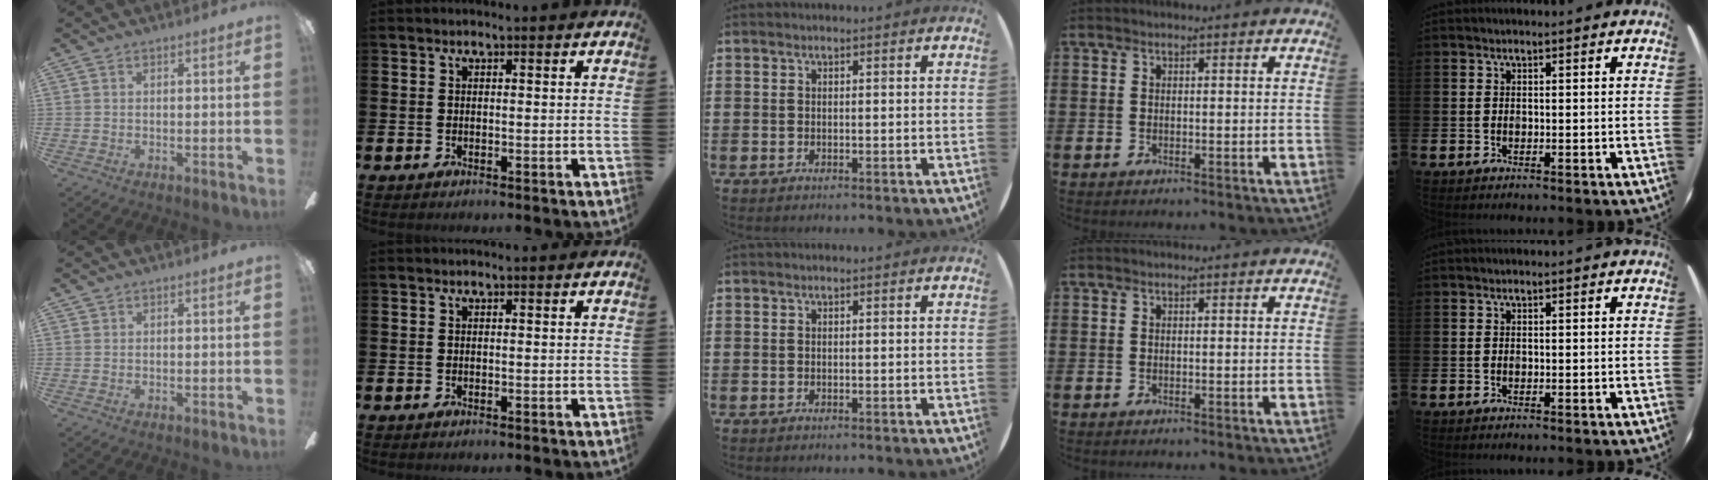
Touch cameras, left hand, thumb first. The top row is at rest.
{}